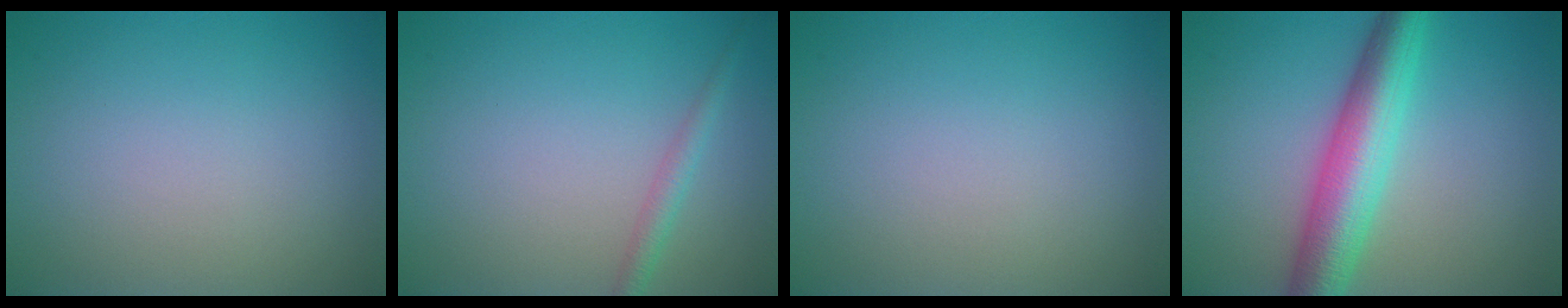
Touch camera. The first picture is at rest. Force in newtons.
{"total": 1.5, "press": 1.5, "slide": 0.0}
{"total": 0.0}
{"total": 6.8, "press": 6.8, "slide": 0.0}